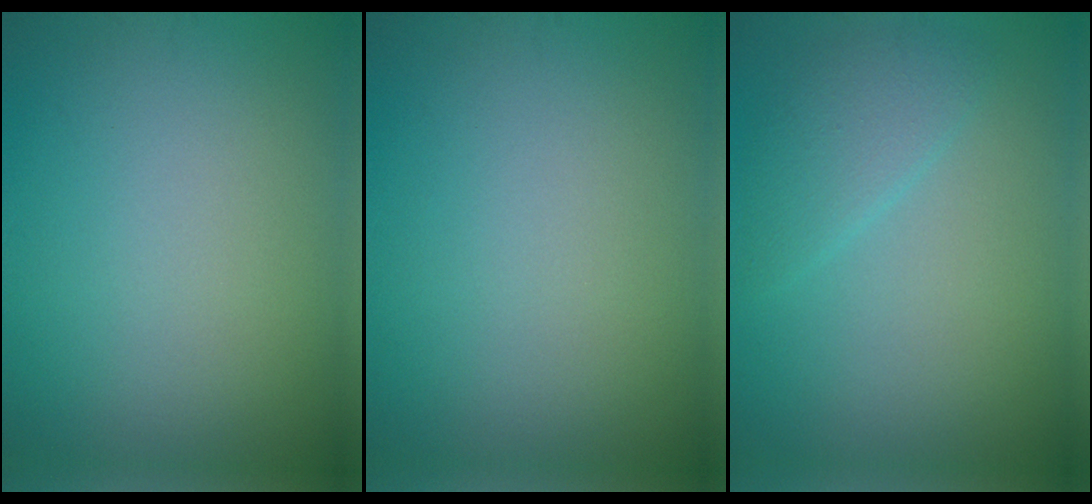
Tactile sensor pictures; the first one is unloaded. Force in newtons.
{"total": 0.0}
{"total": 2.3, "press": 2.3, "slide": 0.3}